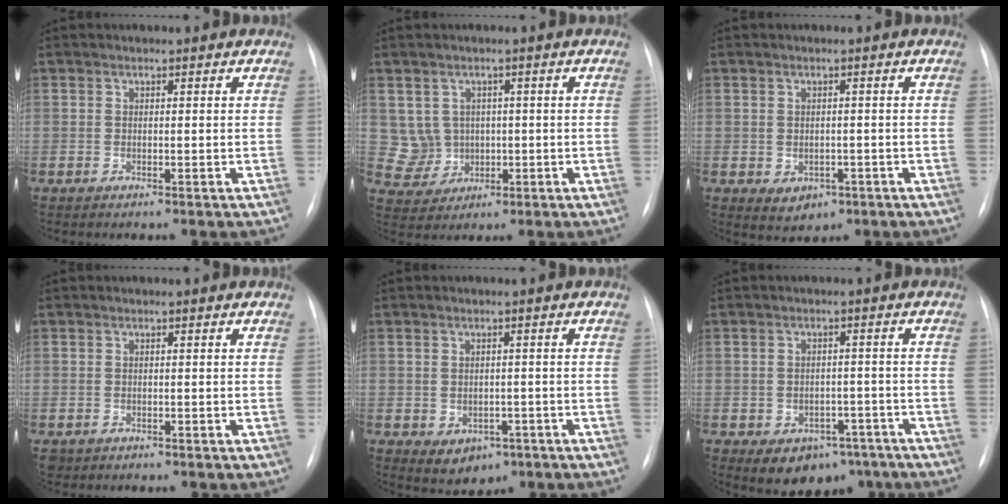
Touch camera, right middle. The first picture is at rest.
{"total": 4.8, "force": [0.6, 4.8, 0.4], "torque": [-0.006, 0.012, 0.020]}
{"total": 3.3, "force": [-1.2, 2.6, 1.7], "torque": [-0.021, 0.001, -0.001]}
{"total": 1.4, "force": [-0.8, 1.1, 0.2], "torque": [-0.005, 0.003, -0.008]}
{"total": 4.5, "force": [-1.8, 3.5, 2.1], "torque": [-0.028, 0.005, -0.006]}
{"total": 7.9, "force": [-4.8, 5.4, 3.1], "torque": [-0.033, 0.018, -0.056]}